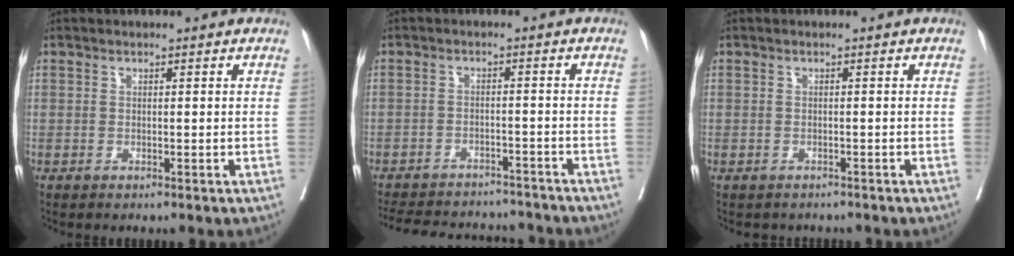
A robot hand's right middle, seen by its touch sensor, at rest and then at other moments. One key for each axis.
{"total": 17.0, "fx": -15.6, "fy": 4.7, "fz": 5.1, "tx": -0.126, "ty": -0.003, "tz": -0.207}
{"total": 2.5, "fx": -2.2, "fy": 1.1, "fz": 0.2, "tx": -0.005, "ty": -0.001, "tz": -0.032}